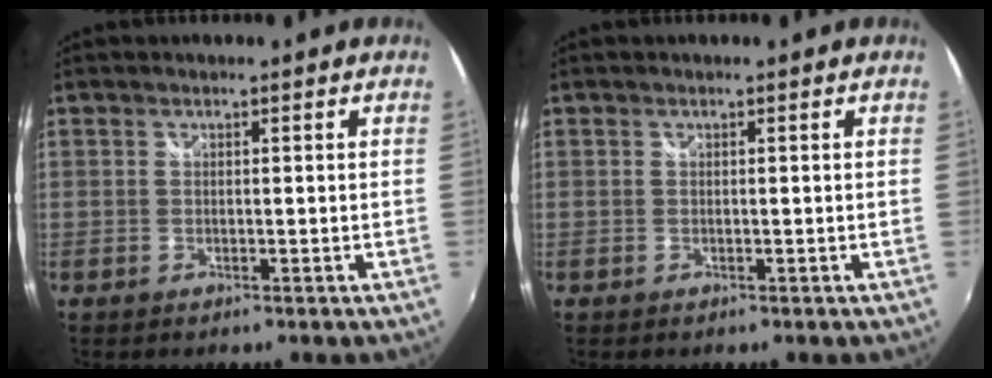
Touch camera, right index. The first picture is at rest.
{"total": 0.0}